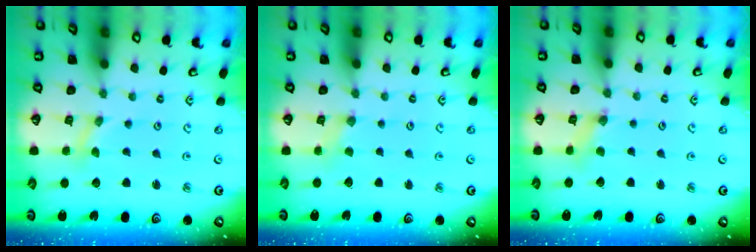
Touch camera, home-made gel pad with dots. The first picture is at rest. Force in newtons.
{"total": 0.0}
{"total": 1.3, "press": 1.3, "slide": 0.2}